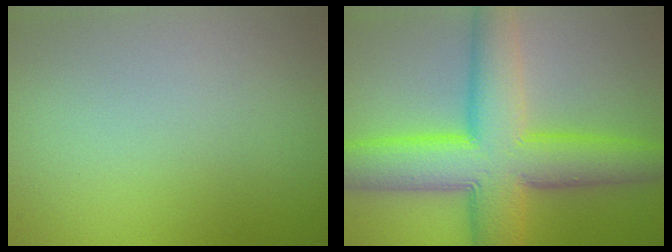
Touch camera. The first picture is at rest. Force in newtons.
{"total": 11.0, "press": 11.0, "slide": 0.3}